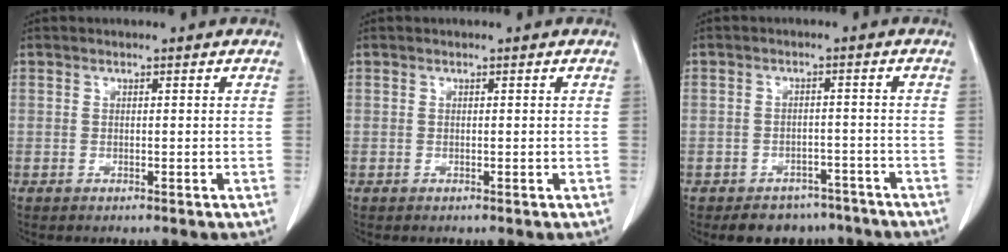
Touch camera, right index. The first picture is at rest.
{"total": 0.0}
{"total": 6.8, "force": [-5.5, 4.0, 0.8], "torque": [0.010, 0.011, -0.073]}